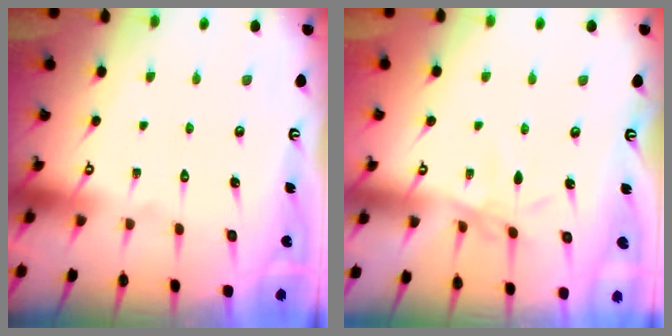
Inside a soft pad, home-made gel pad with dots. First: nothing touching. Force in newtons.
{"total": 3.5, "press": 3.5, "slide": 0.5}